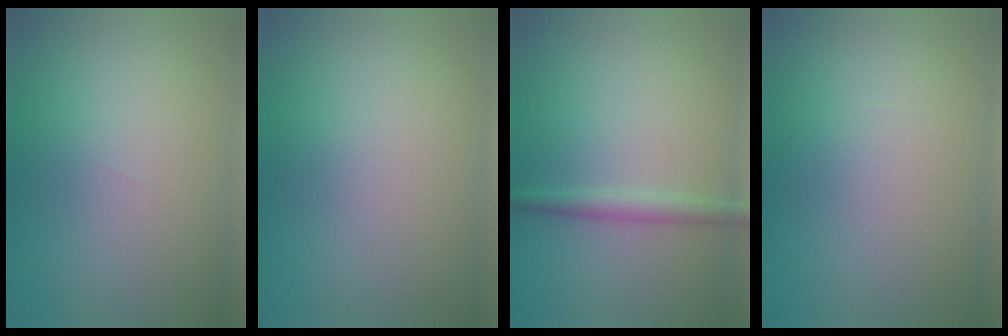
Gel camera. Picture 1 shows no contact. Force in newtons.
{"total": 0.0}
{"total": 1.8, "press": 1.8, "slide": 0.0}
{"total": 0.0}